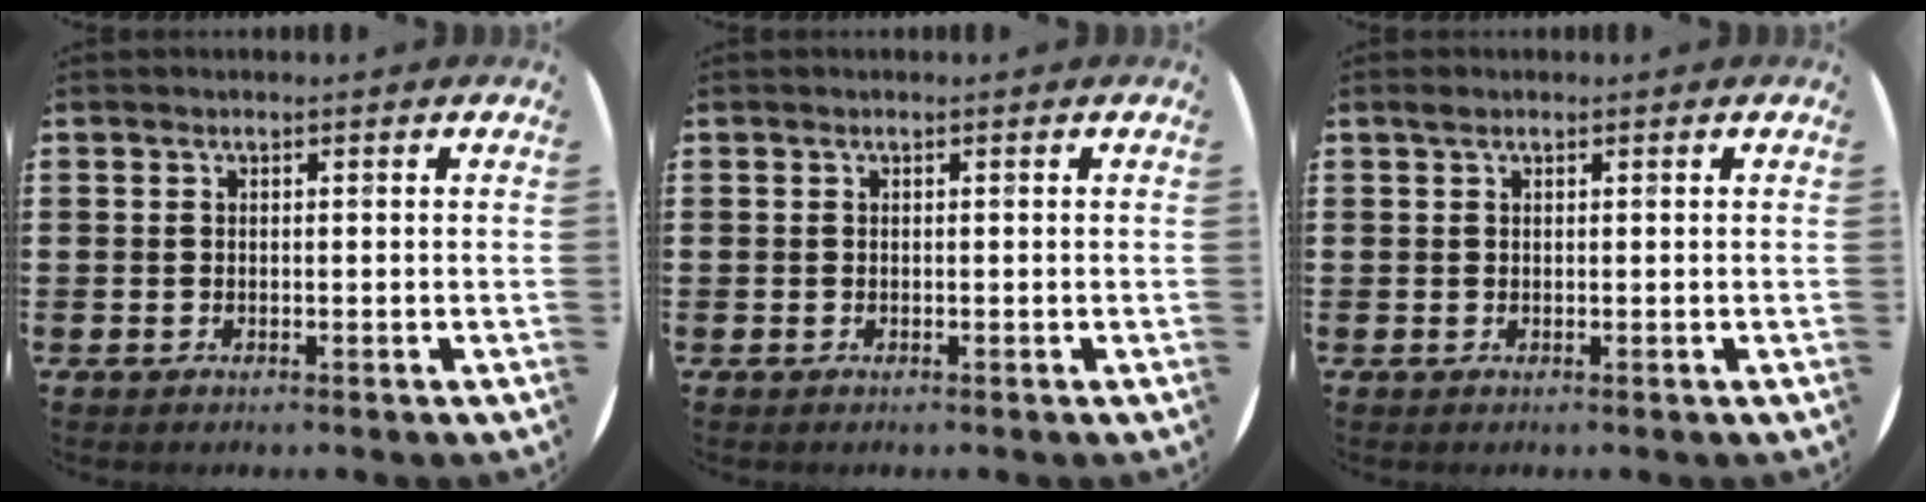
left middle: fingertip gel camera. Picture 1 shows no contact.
{"total": 0.0}
{"total": 0.6, "force": [0.5, 0.3, 0.2], "torque": [-0.005, 0.003, 0.008]}